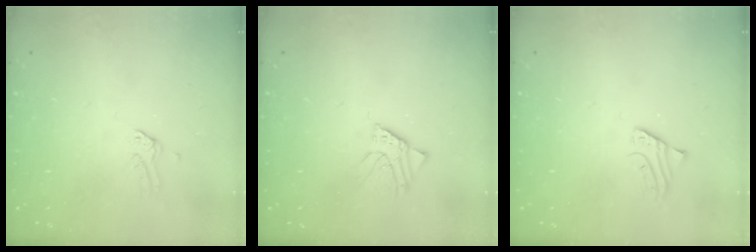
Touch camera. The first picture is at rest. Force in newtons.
{"total": 1.4, "press": 1.4, "slide": 0.1}
{"total": 2.6, "press": 2.6, "slide": 0.2}